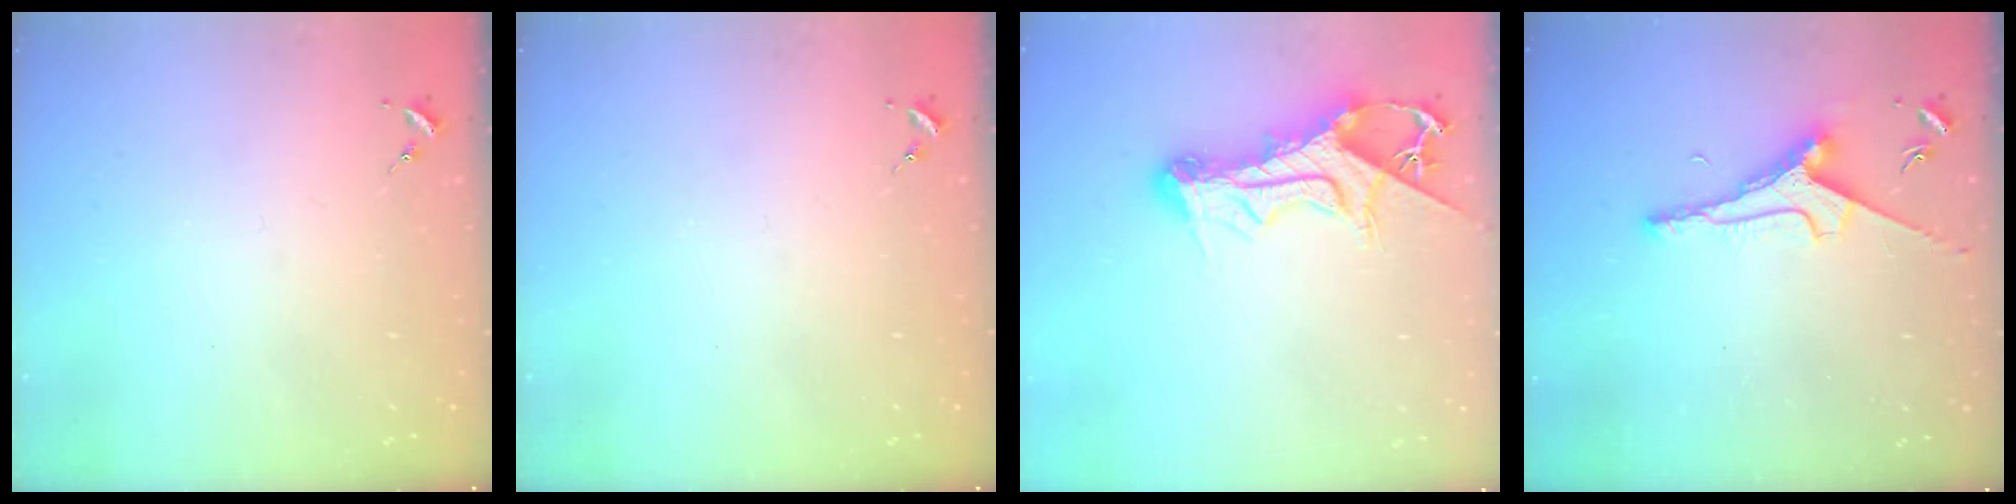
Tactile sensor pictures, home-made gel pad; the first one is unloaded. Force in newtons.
{"total": 0.0}
{"total": 14.1, "press": 14.0, "slide": 1.6}
{"total": 7.8, "press": 7.7, "slide": 1.0}